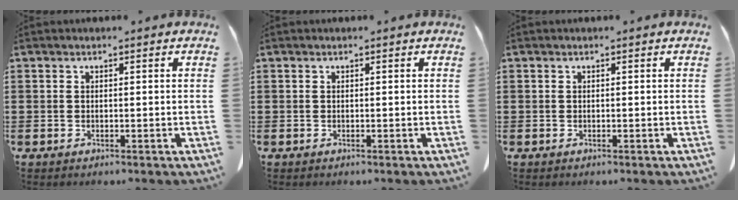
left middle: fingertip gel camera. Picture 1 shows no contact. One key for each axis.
{"total": 0.0}
{"total": 0.0}